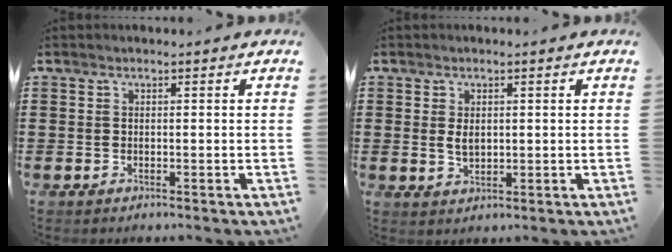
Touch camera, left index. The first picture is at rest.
{"total": 2.3, "force": [0.4, 1.4, 1.8], "torque": [-0.038, 0.004, 0.006]}